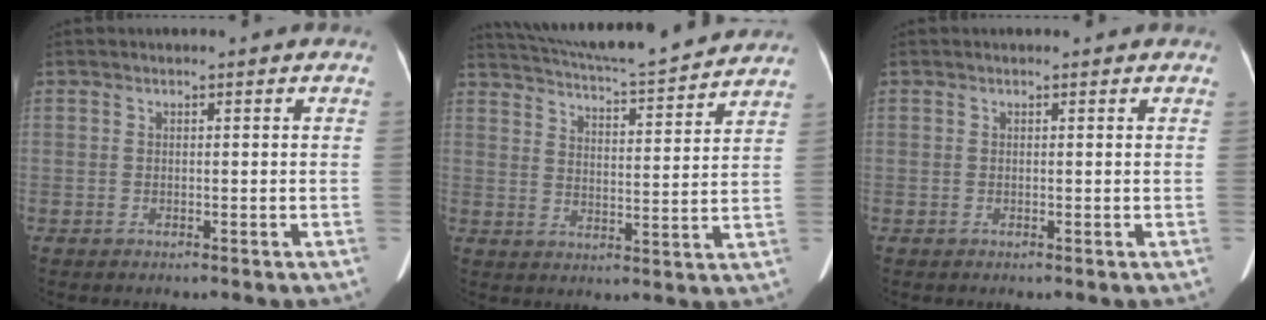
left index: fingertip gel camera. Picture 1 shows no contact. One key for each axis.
{"total": 19.0, "fx": 17.7, "fy": 1.1, "fz": 6.9, "tx": -0.121, "ty": 0.004, "tz": 0.247}
{"total": 1.1, "fx": 1.0, "fy": 0.4, "fz": 0.3, "tx": -0.011, "ty": 0.009, "tz": 0.009}